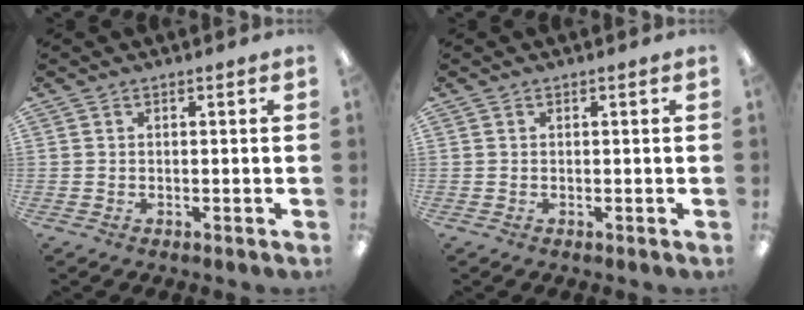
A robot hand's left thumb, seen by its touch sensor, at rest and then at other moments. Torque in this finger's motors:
{"motor_torque": [0.00, 0.00, 0.00, -0.02, 0.00]}